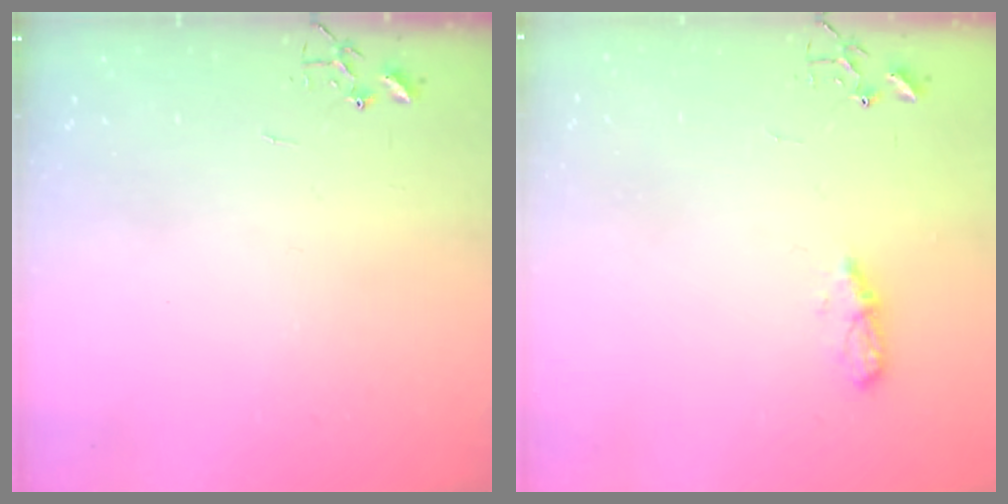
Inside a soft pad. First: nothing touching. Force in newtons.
{"total": 5.1, "press": 5.1, "slide": 0.5}